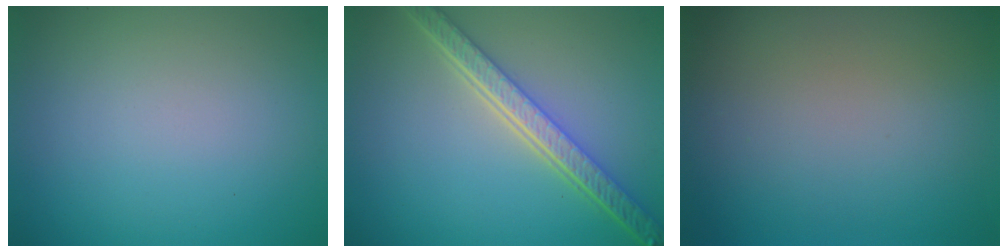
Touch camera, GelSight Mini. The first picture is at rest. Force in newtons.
{"total": 5.9, "press": 4.5, "slide": 3.8}
{"total": 0.0}